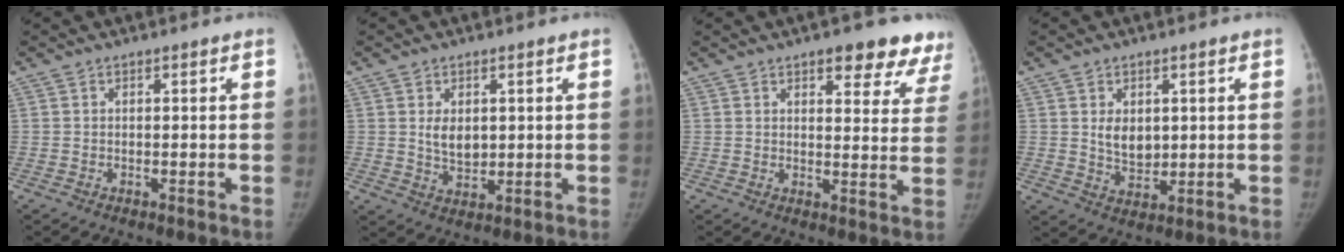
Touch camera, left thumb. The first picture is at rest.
{"total": 4.8, "force": [0.9, 3.2, 3.4], "torque": [-0.040, -0.012, 0.026]}
{"total": 12.3, "force": [8.5, 4.9, 7.3], "torque": [-0.034, -0.037, 0.090]}
{"total": 5.5, "force": [1.2, 3.9, 3.7], "torque": [-0.039, -0.016, 0.033]}